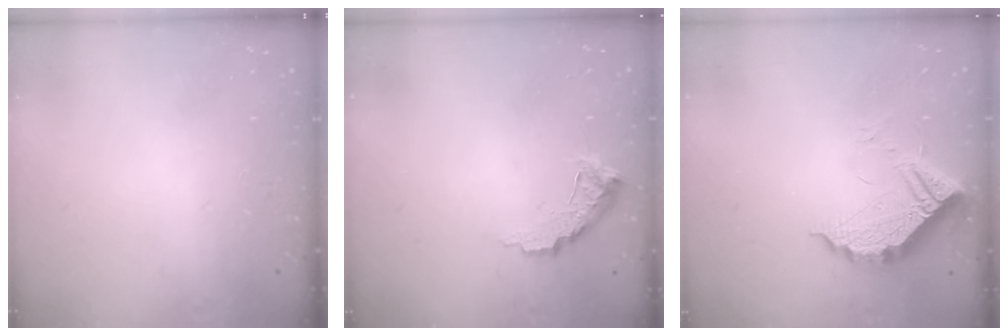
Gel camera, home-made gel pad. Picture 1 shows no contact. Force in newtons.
{"total": 8.6, "press": 8.6, "slide": 0.4}
{"total": 10.8, "press": 10.7, "slide": 1.0}